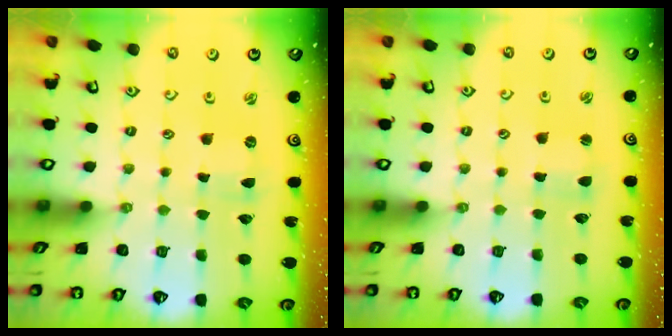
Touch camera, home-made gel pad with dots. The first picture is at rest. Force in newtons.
{"total": 1.2, "press": 1.2, "slide": 0.2}